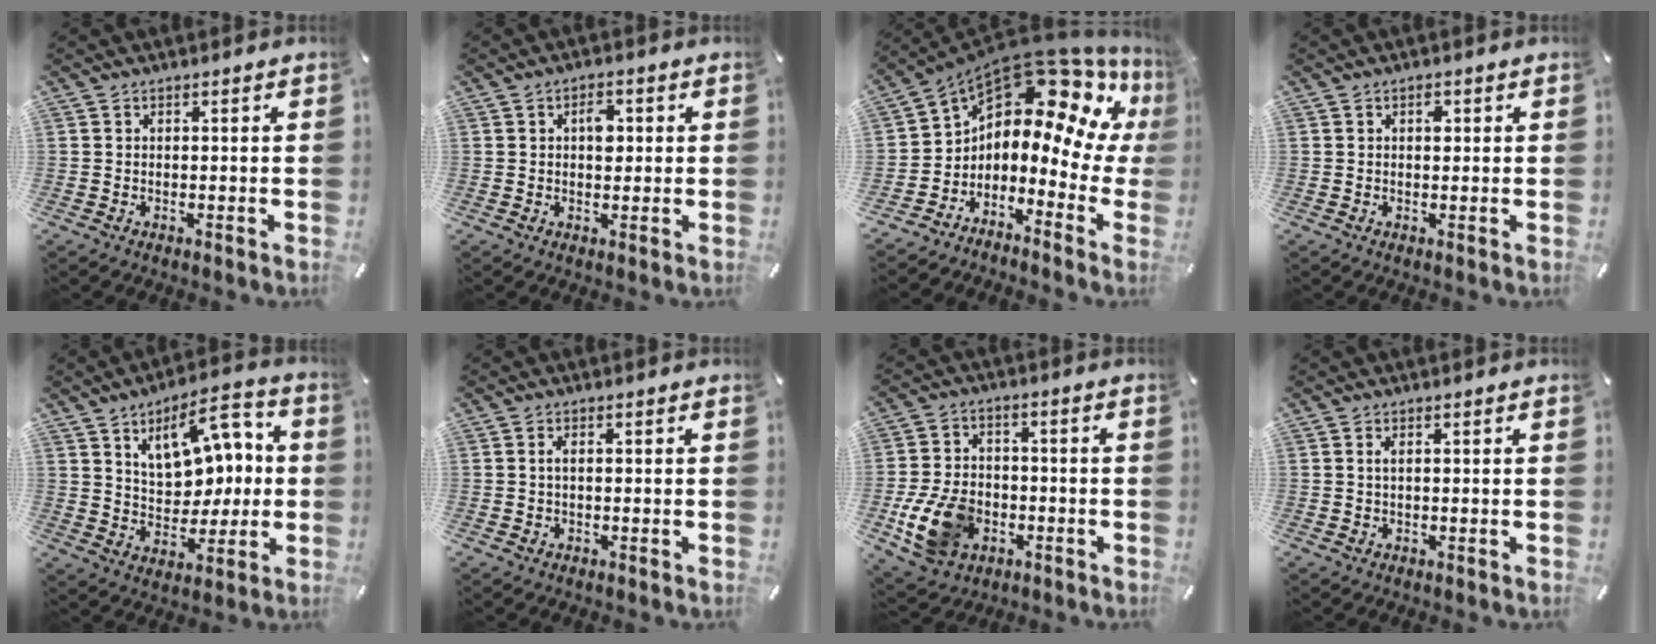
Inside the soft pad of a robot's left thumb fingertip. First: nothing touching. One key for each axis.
{"total": 3.9, "fx": 0.6, "fy": 2.5, "fz": 3.0, "tx": -0.030, "ty": -0.004, "tz": 0.002}
{"total": 13.3, "fx": 8.5, "fy": 6.5, "fz": 7.9, "tx": -0.124, "ty": -0.085, "tz": 0.133}
{"total": 1.6, "fx": 0.4, "fy": 1.1, "fz": 1.1, "tx": -0.007, "ty": -0.002, "tz": 0.002}
{"total": 13.9, "fx": 5.8, "fy": 9.2, "fz": 8.6, "tx": -0.116, "ty": -0.030, "tz": 0.103}
{"total": 1.7, "fx": 0.0, "fy": 0.8, "fz": 1.5, "tx": -0.029, "ty": 0.003, "tz": -0.002}
{"total": 13.0, "fx": -4.0, "fy": 9.5, "fz": 8.0, "tx": -0.169, "ty": 0.014, "tz": -0.067}
{"total": 1.2, "fx": 0.2, "fy": 0.4, "fz": 1.1, "tx": -0.021, "ty": 0.002, "tz": 0.003}